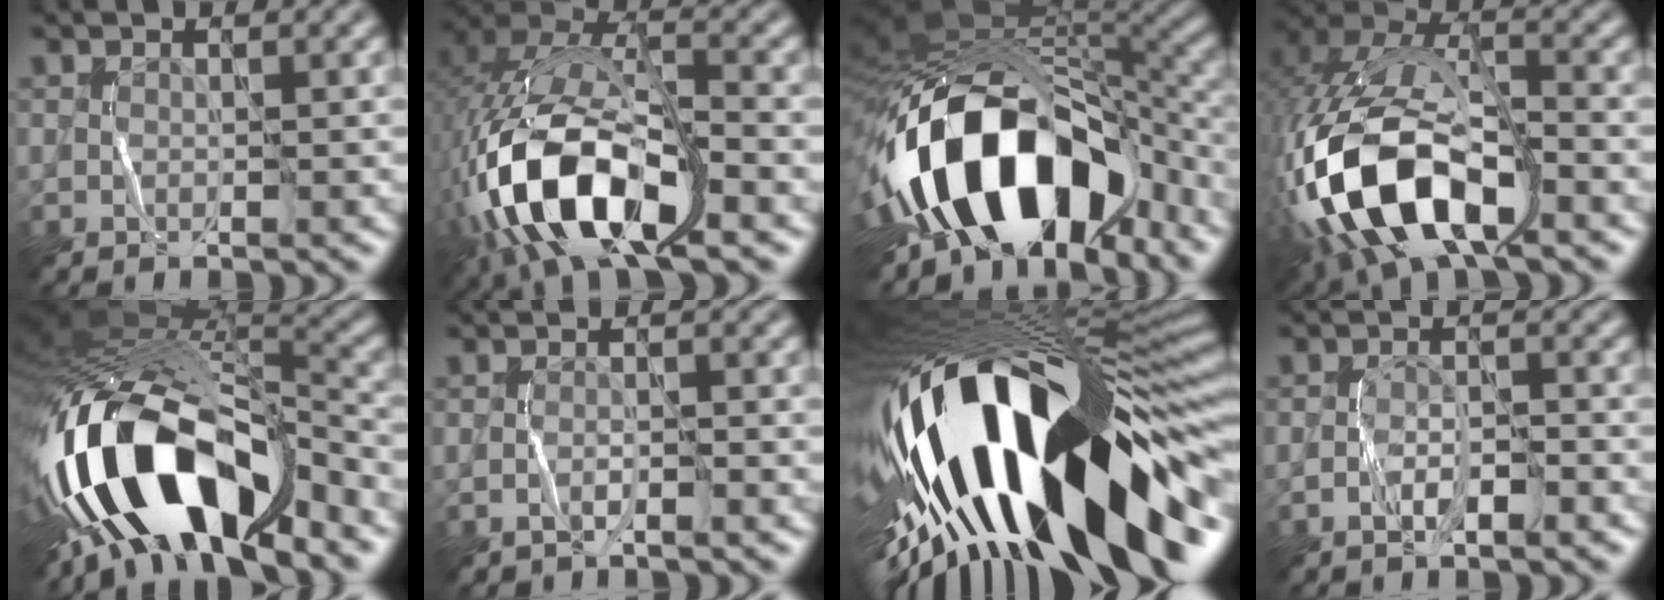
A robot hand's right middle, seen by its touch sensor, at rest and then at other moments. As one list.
[{"total": 14.2, "force": [-5.2, 6.2, 11.6], "torque": [-0.241, 0.001, -0.099]}, {"total": 14.8, "force": [-6.5, 8.6, 10.1], "torque": [-0.158, 0.007, -0.109]}, {"total": 15.1, "force": [-5.7, 7.4, 11.9], "torque": [-0.241, -0.002, -0.108]}, {"total": 15.3, "force": [-7.8, 6.4, 11.5], "torque": [-0.208, -0.005, -0.131]}, {"total": 1.0, "force": [-0.9, 0.2, 0.5], "torque": [-0.008, 0.002, -0.017]}, {"total": 20.6, "force": [-4.1, 8.1, 18.5], "torque": [-0.310, -0.019, -0.069]}, {"total": 2.3, "force": [-1.4, 0.8, 1.7], "torque": [-0.030, 0.006, -0.027]}]